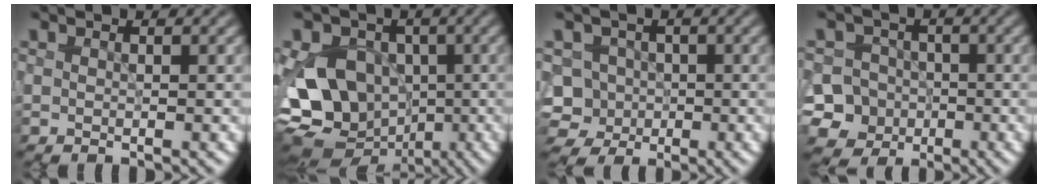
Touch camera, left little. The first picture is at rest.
{"total": 15.4, "force": [-1.1, 12.7, 8.7], "torque": [-0.165, -0.004, -0.046]}
{"total": 5.9, "force": [-1.6, 5.4, 1.6], "torque": [-0.014, 0.004, -0.050]}
{"total": 9.4, "force": [-3.5, 8.4, 2.2], "torque": [-0.035, -0.013, -0.090]}